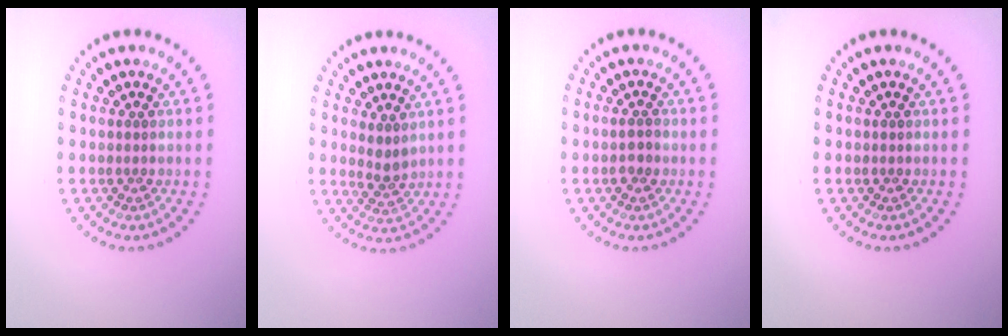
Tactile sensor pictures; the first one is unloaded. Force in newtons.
{"total": 1.6, "press": 1.4, "slide": 0.8}
{"total": 1.2, "press": 1.2, "slide": 0.1}
{"total": 0.0}